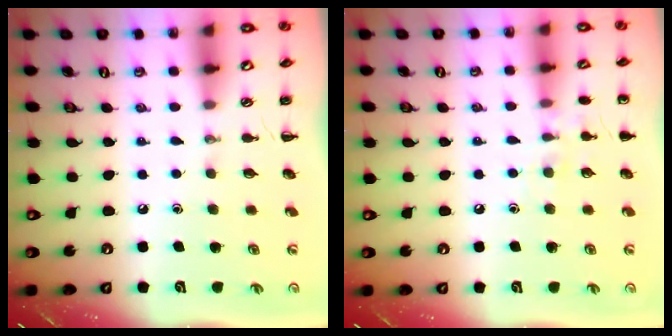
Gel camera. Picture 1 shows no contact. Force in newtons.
{"total": 7.1, "press": 6.8, "slide": 1.9}